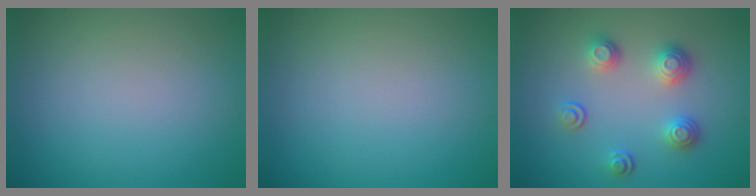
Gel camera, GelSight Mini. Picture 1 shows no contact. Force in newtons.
{"total": 0.0}
{"total": 3.4, "press": 2.9, "slide": 1.8}